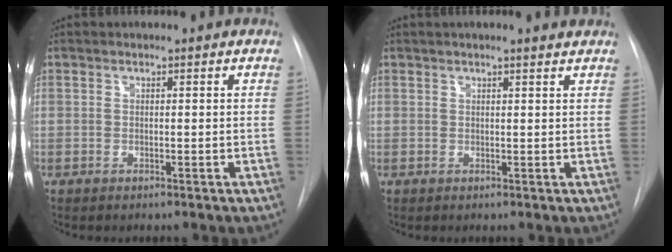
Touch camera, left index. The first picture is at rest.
{"total": 4.7, "force": [4.4, 0.0, 1.7], "torque": [-0.024, 0.007, 0.039]}